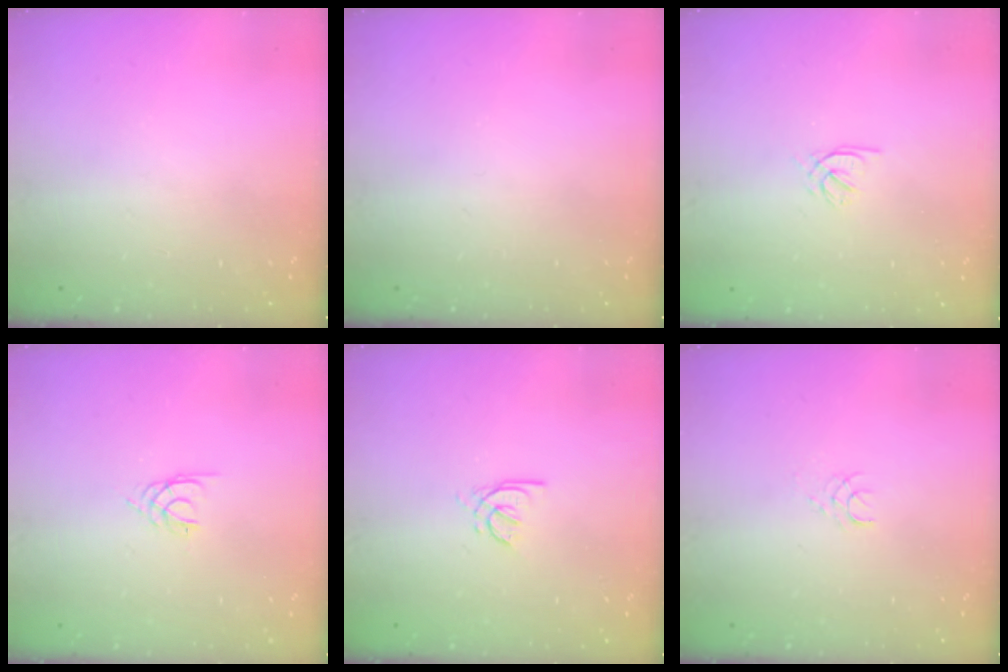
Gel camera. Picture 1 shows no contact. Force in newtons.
{"total": 0.0}
{"total": 2.0, "press": 1.9, "slide": 0.5}
{"total": 1.6, "press": 1.6, "slide": 0.3}
{"total": 2.1, "press": 2.0, "slide": 0.6}
{"total": 2.4, "press": 2.4, "slide": 0.3}